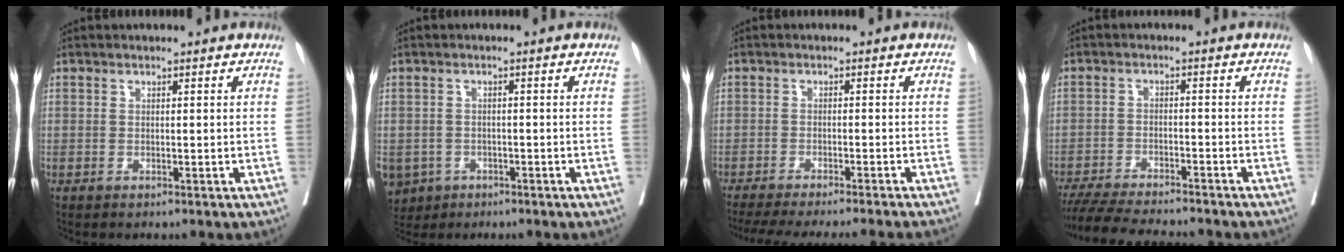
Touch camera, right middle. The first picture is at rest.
{"total": 7.2, "force": [-3.8, 5.9, 1.6], "torque": [-0.050, 0.001, -0.057]}
{"total": 16.4, "force": [-14.6, -0.9, 7.3], "torque": [-0.104, -0.046, -0.205]}
{"total": 13.8, "force": [-12.4, 1.1, 5.9], "torque": [-0.091, -0.024, -0.186]}